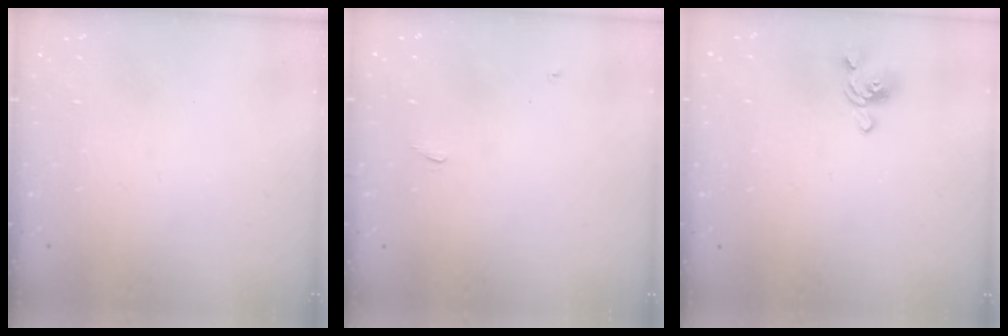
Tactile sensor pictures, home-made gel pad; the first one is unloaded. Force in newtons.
{"total": 3.9, "press": 3.9, "slide": 0.3}
{"total": 1.5, "press": 1.2, "slide": 1.0}